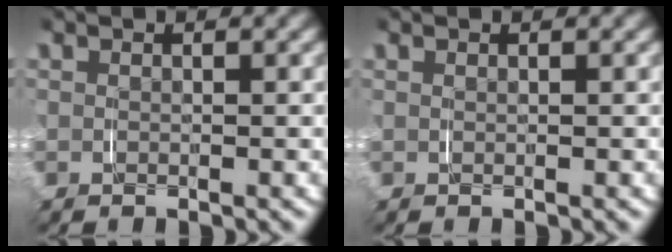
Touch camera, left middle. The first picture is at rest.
{"total": 0.0}